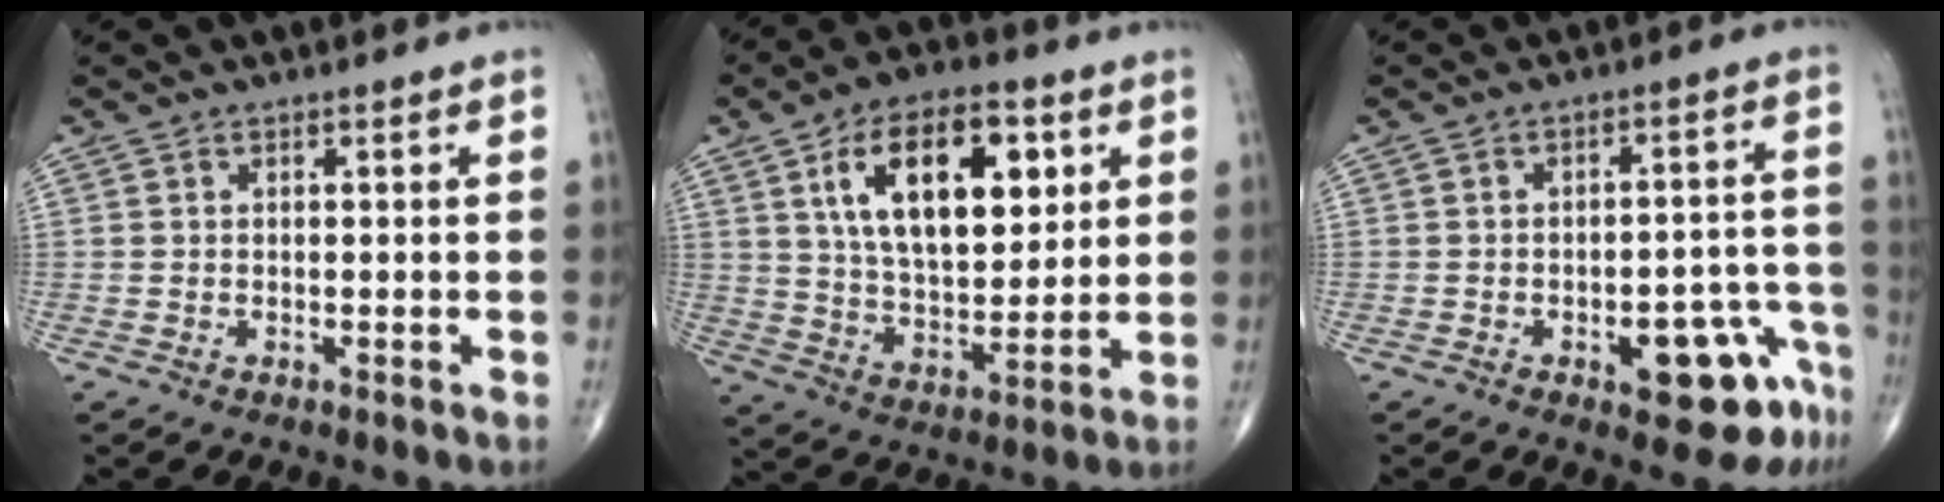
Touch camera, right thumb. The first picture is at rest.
{"total": 19.0, "force": [6.5, 9.9, 14.9], "torque": [-0.208, -0.021, 0.114]}
{"total": 11.7, "force": [-6.1, 4.8, 8.8], "torque": [-0.071, 0.052, -0.067]}